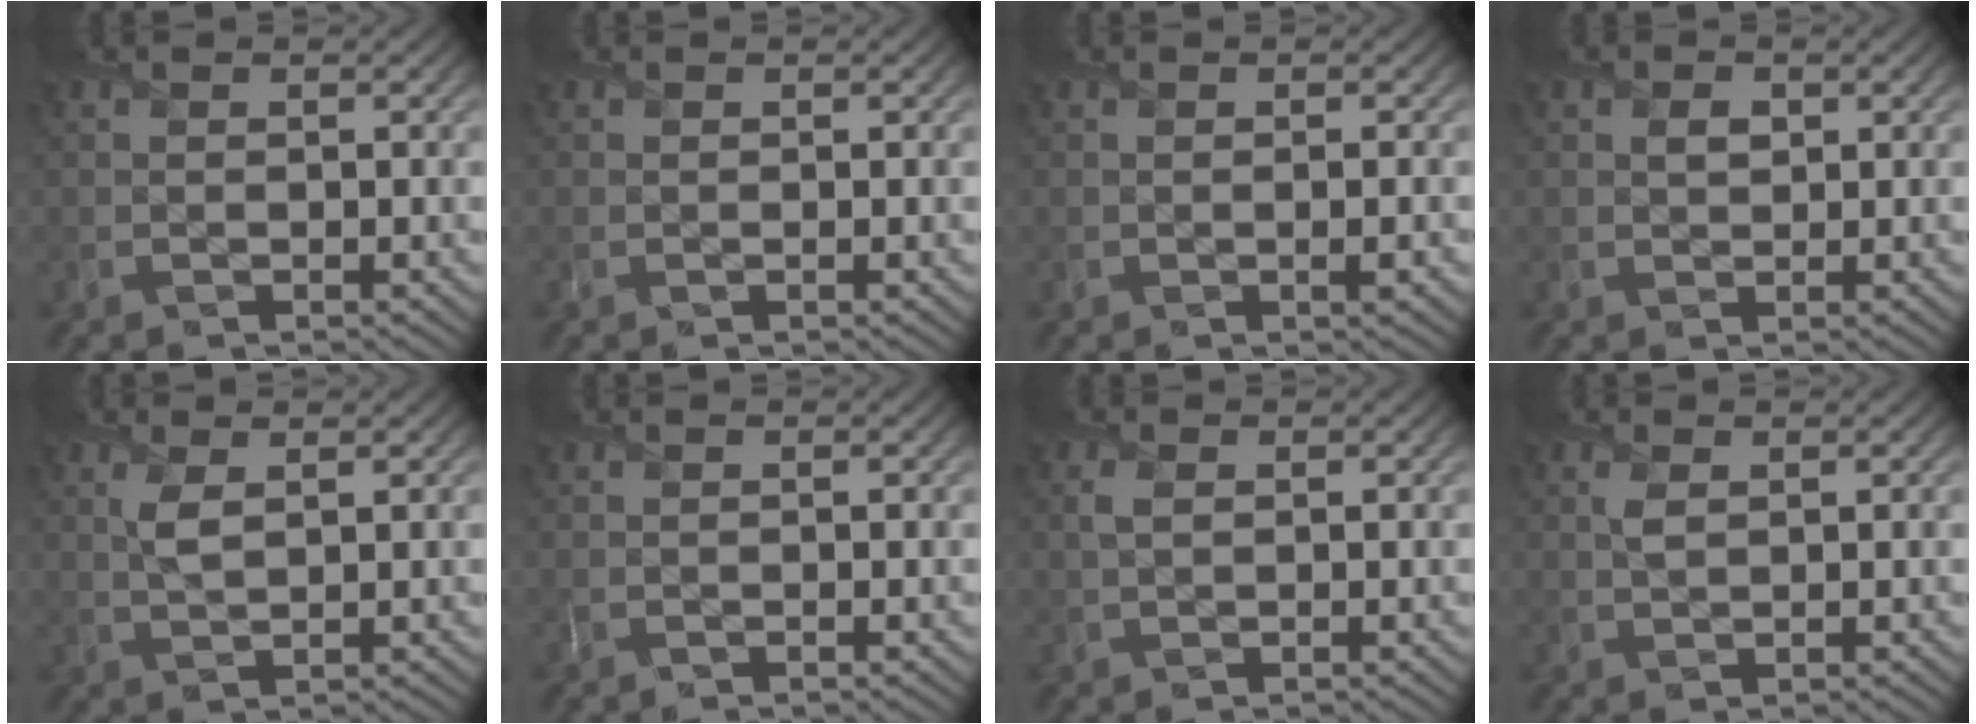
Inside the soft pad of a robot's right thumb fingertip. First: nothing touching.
{"total": 0.0}
{"total": 0.9, "force": [-0.3, 0.2, 0.9], "torque": [-0.013, -0.003, -0.004]}
{"total": 1.5, "force": [0.5, 1.1, 0.8], "torque": [-0.015, -0.003, 0.007]}
{"total": 2.4, "force": [1.0, 0.9, 2.0], "torque": [-0.051, 0.002, 0.023]}
{"total": 0.0}
{"total": 1.2, "force": [0.4, 0.7, 1.0], "torque": [-0.028, 0.004, 0.006]}
{"total": 1.4, "force": [0.6, 0.6, 1.1], "torque": [-0.029, 0.001, 0.014]}